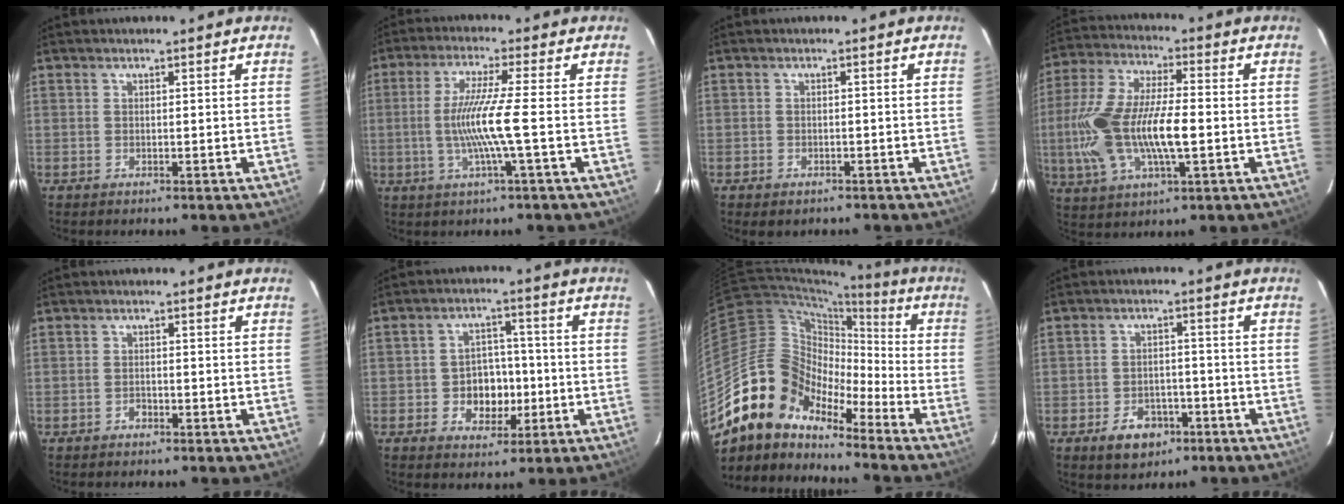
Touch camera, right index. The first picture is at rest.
{"total": 8.7, "force": [-1.6, -1.6, 8.4], "torque": [-0.167, -0.010, -0.027]}
{"total": 2.6, "force": [-1.9, 1.5, 1.0], "torque": [-0.024, -0.008, -0.026]}
{"total": 18.0, "force": [-2.6, 6.7, 16.5], "torque": [-0.346, -0.003, -0.049]}
{"total": 1.2, "force": [-0.9, 0.7, 0.4], "torque": [-0.009, 0.003, -0.016]}
{"total": 7.3, "force": [-2.0, 6.0, 3.6], "torque": [-0.077, 0.015, -0.021]}
{"total": 15.1, "force": [-12.0, 7.6, 5.0], "torque": [-0.092, 0.025, -0.237]}
{"total": 7.1, "force": [-4.1, 4.8, 3.2], "torque": [-0.078, 0.012, -0.049]}